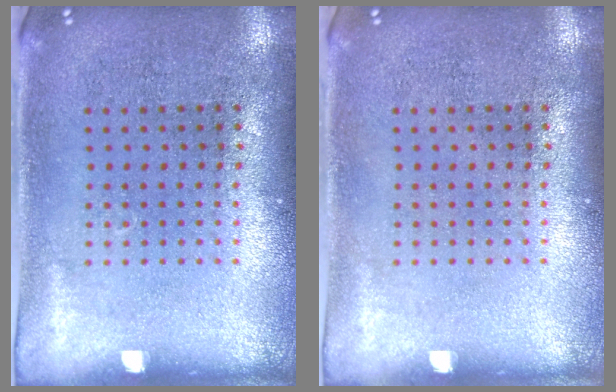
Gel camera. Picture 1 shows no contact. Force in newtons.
{"total": 0.0}